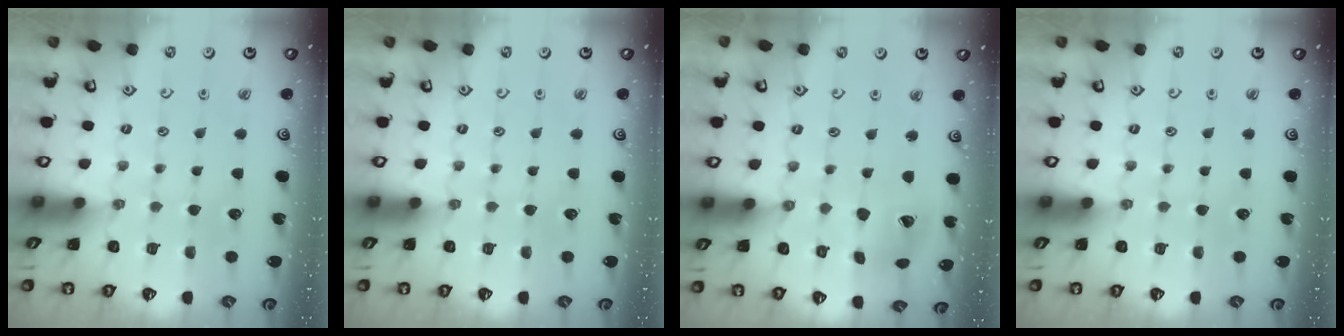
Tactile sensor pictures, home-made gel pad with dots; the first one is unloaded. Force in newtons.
{"total": 0.0}
{"total": 10.4, "press": 10.4, "slide": 1.3}
{"total": 0.0}